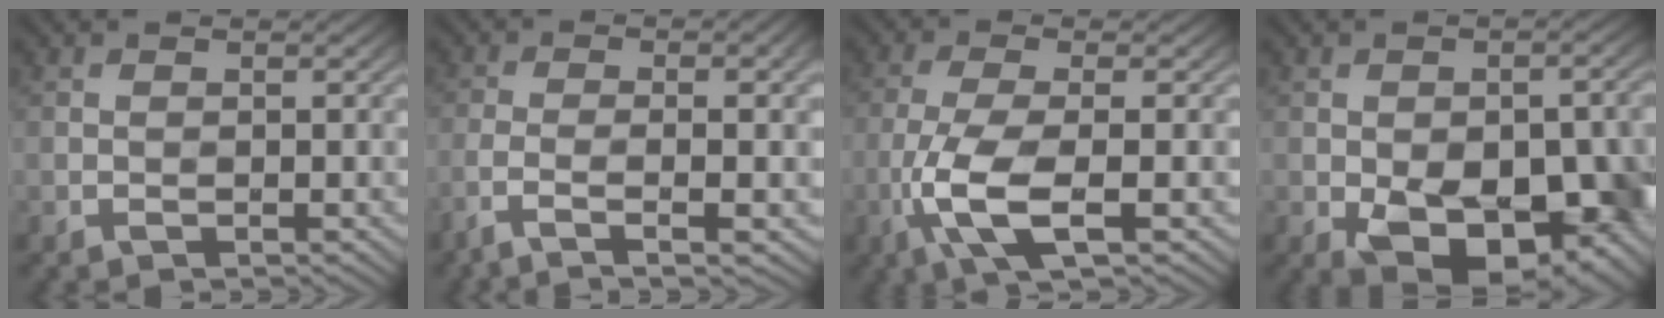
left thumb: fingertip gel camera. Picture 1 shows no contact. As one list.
[{"total": 6.4, "force": [-1.8, 1.8, 5.9], "torque": [-0.094, -0.001, -0.040]}, {"total": 6.5, "force": [-2.0, 2.0, 5.9], "torque": [-0.131, 0.003, -0.051]}, {"total": 13.6, "force": [-4.7, 7.7, 10.1], "torque": [-0.128, -0.025, -0.054]}]